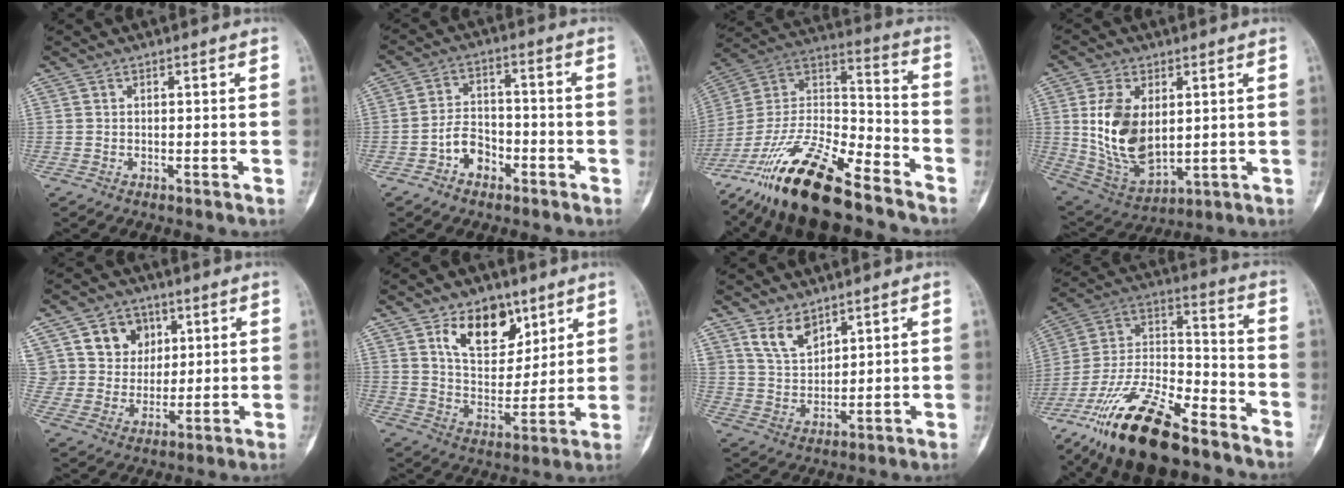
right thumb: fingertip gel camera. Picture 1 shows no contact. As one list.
[{"total": 6.8, "force": [-3.4, 4.8, 3.4], "torque": [-0.035, 0.038, -0.064]}, {"total": 25.0, "force": [-18.1, 7.8, 15.4], "torque": [-0.302, 0.062, -0.333]}, {"total": 15.4, "force": [1.9, 9.4, 12.0], "torque": [-0.206, -0.015, 0.055]}, {"total": 12.3, "force": [5.0, 10.6, 3.9], "torque": [-0.023, -0.006, 0.094]}, {"total": 13.4, "force": [7.2, 8.3, 7.6], "torque": [-0.077, -0.042, 0.126]}, {"total": 6.7, "force": [4.5, 3.9, 3.1], "torque": [-0.036, -0.031, 0.096]}, {"total": 24.0, "force": [-16.7, 8.6, 14.9], "torque": [-0.292, 0.065, -0.304]}]